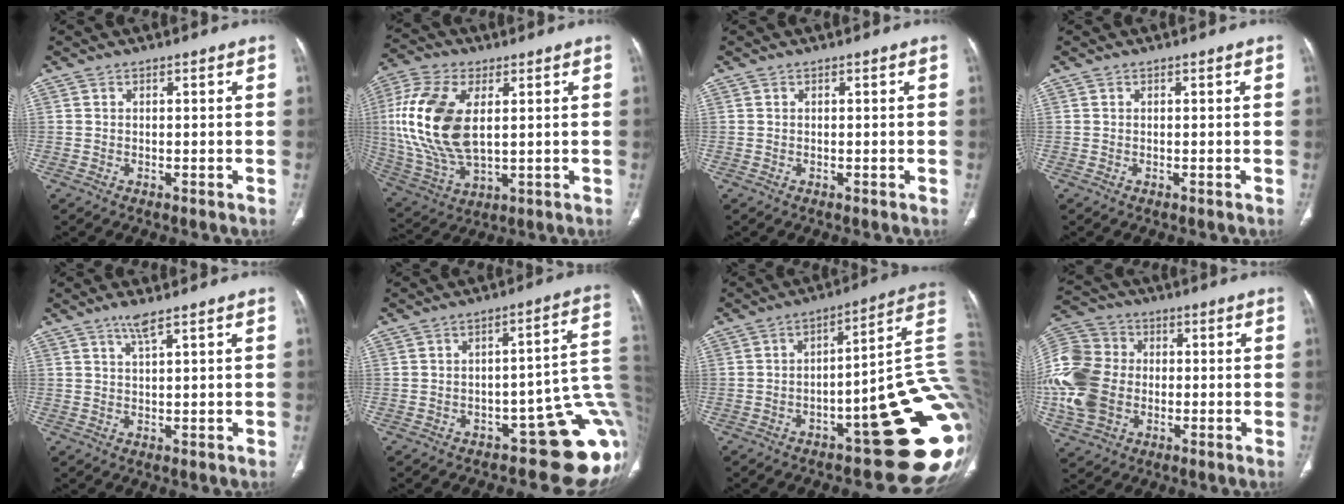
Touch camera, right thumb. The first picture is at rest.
{"total": 18.8, "force": [2.9, 10.1, 15.7], "torque": [-0.343, -0.009, 0.060]}
{"total": 0.0}
{"total": 0.0}
{"total": 2.6, "force": [1.7, 0.1, 2.0], "torque": [-0.048, -0.006, 0.036]}
{"total": 15.5, "force": [-5.9, 6.8, 12.7], "torque": [-0.072, 0.072, -0.070]}
{"total": 25.4, "force": [-6.3, 7.5, 23.5], "torque": [-0.216, 0.034, -0.075]}
{"total": 17.9, "force": [-2.3, 14.0, 10.9], "torque": [-0.248, 0.019, -0.043]}